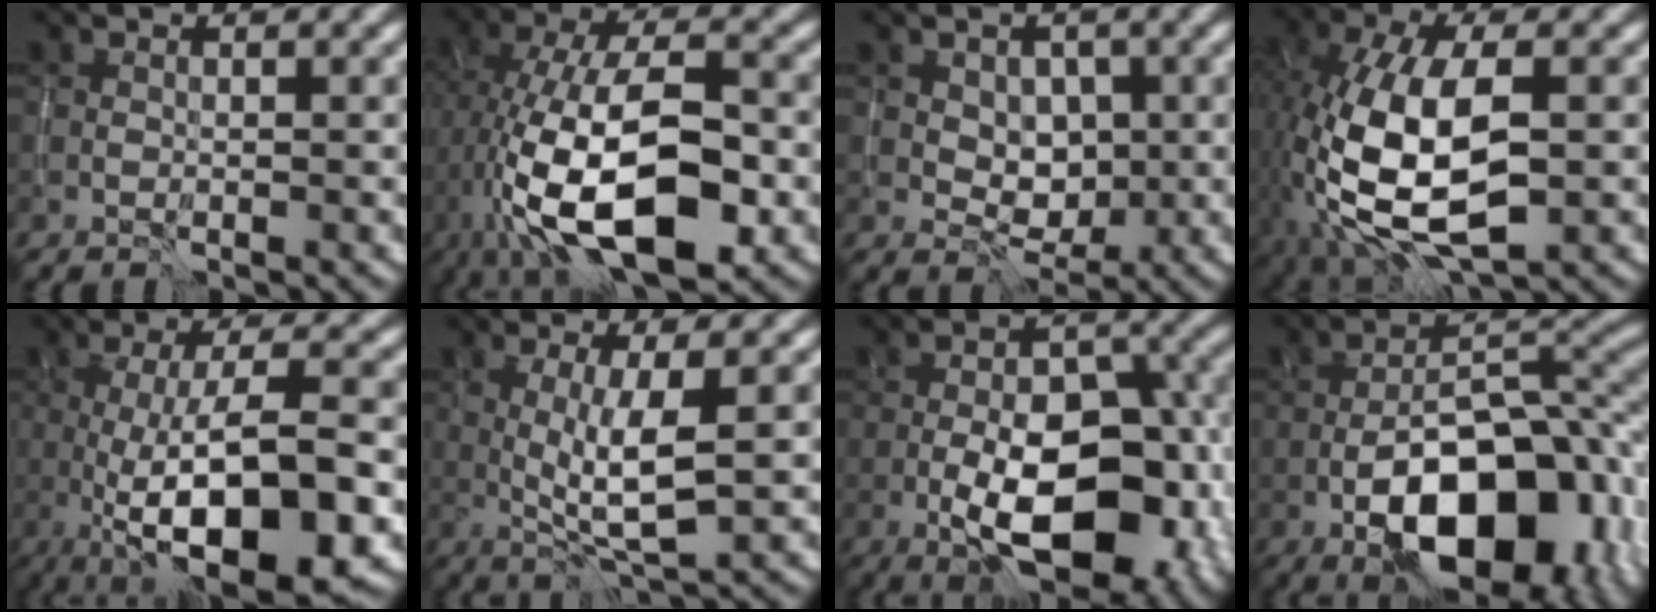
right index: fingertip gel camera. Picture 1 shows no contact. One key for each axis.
{"total": 14.4, "fx": -4.2, "fy": 6.4, "fz": 12.2, "tx": -0.218, "ty": 0.007, "tz": -0.080}
{"total": 3.1, "fx": 0.4, "fy": 2.5, "fz": 1.8, "tx": -0.022, "ty": -0.003, "tz": 0.006}
{"total": 12.0, "fx": -1.5, "fy": 6.6, "fz": 9.9, "tx": -0.220, "ty": -0.013, "tz": -0.023}
{"total": 11.6, "fx": -2.8, "fy": 3.6, "fz": 10.6, "tx": -0.165, "ty": -0.003, "tz": -0.042}
{"total": 5.2, "fx": 0.0, "fy": 1.1, "fz": 5.1, "tx": -0.098, "ty": -0.005, "tz": 0.002}
{"total": 11.8, "fx": -4.0, "fy": 5.8, "fz": 9.5, "tx": -0.149, "ty": -0.001, "tz": -0.066}
{"total": 13.8, "fx": -5.8, "fy": 6.4, "fz": 10.7, "tx": -0.147, "ty": 0.006, "tz": -0.102}